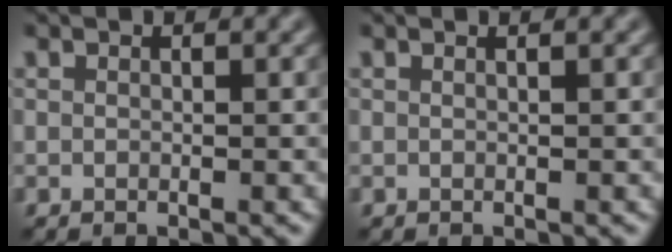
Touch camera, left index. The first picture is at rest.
{"total": 0.8, "force": [0.4, 0.4, 0.6], "torque": [-0.003, -0.001, -0.005]}